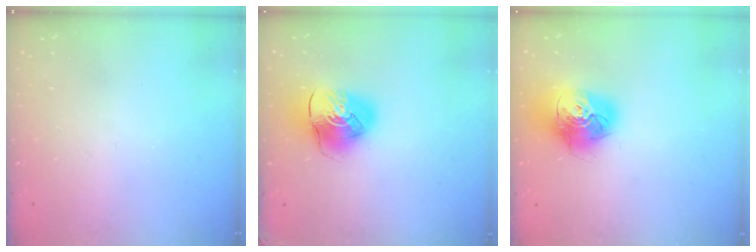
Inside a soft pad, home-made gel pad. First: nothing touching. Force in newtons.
{"total": 12.6, "press": 12.5, "slide": 1.6}
{"total": 16.4, "press": 16.4, "slide": 1.7}